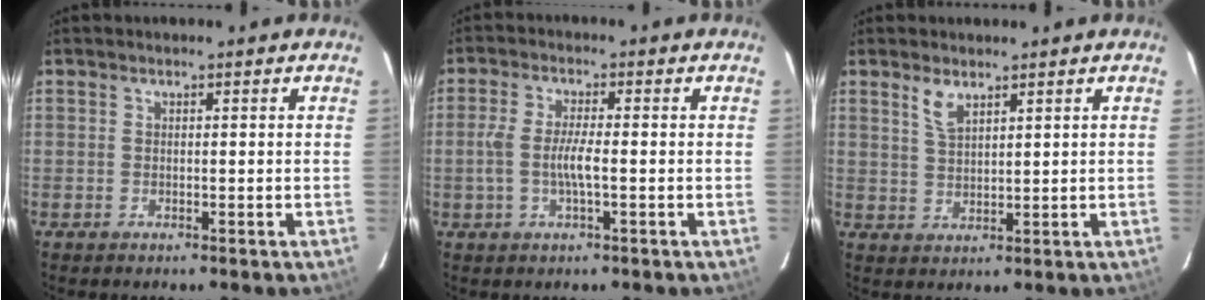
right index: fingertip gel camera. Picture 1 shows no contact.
{"total": 5.2, "force": [-1.1, 0.8, 5.0], "torque": [-0.101, 0.002, -0.021]}
{"total": 3.6, "force": [2.5, 1.3, 2.2], "torque": [-0.044, -0.001, 0.049]}